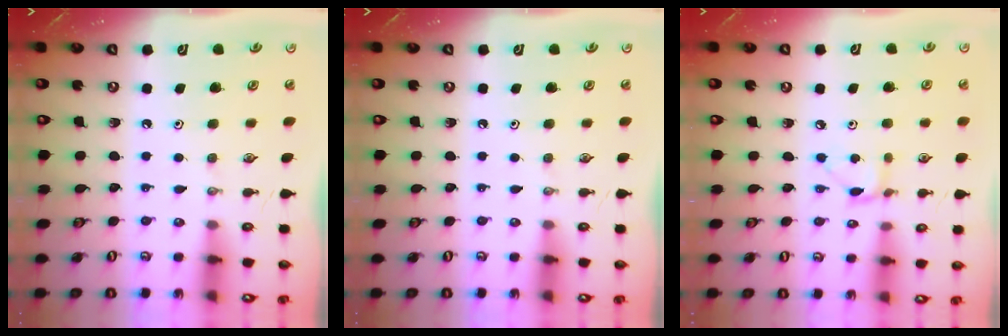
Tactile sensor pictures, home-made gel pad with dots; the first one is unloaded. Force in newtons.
{"total": 0.0}
{"total": 4.2, "press": 4.2, "slide": 0.3}